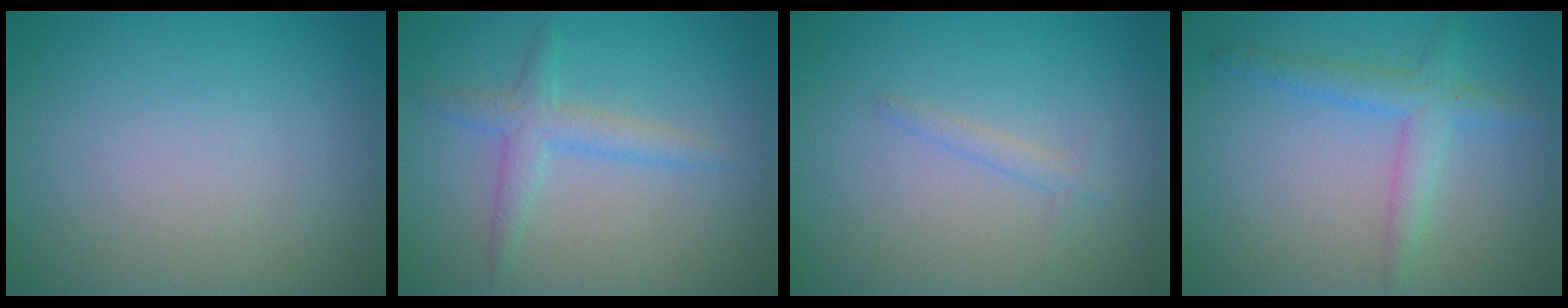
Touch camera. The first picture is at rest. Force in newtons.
{"total": 1.8, "press": 1.8, "slide": 0.1}
{"total": 1.0, "press": 1.0, "slide": 0.0}
{"total": 2.8, "press": 2.8, "slide": 0.2}